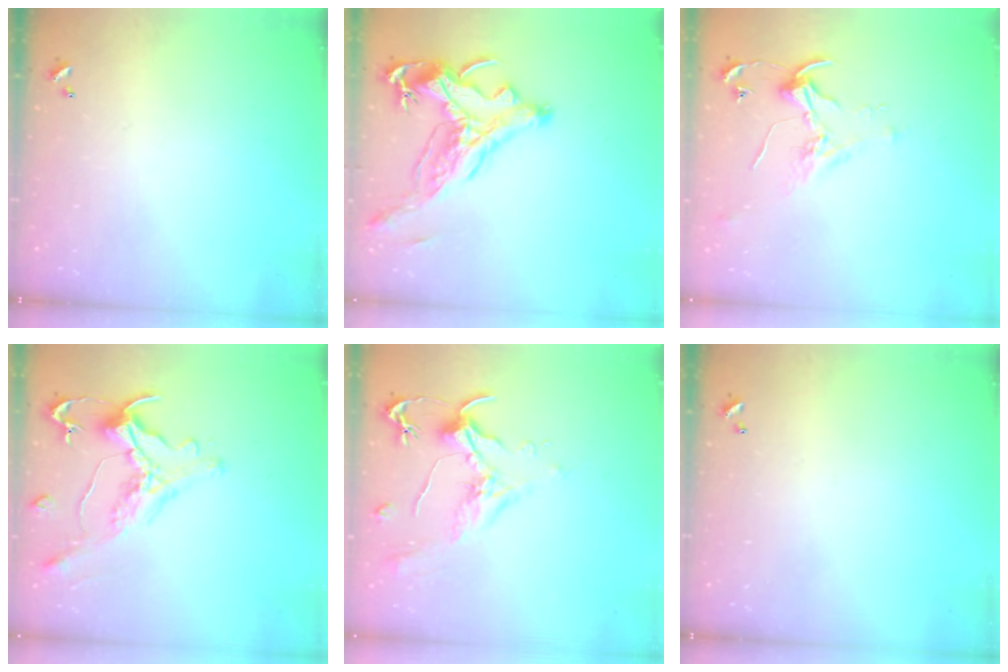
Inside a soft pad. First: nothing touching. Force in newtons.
{"total": 2.9, "press": 2.5, "slide": 1.3}
{"total": 2.1, "press": 2.1, "slide": 0.1}
{"total": 0.7, "press": 0.1, "slide": 0.7}
{"total": 2.0, "press": 1.8, "slide": 0.8}
{"total": 0.0}